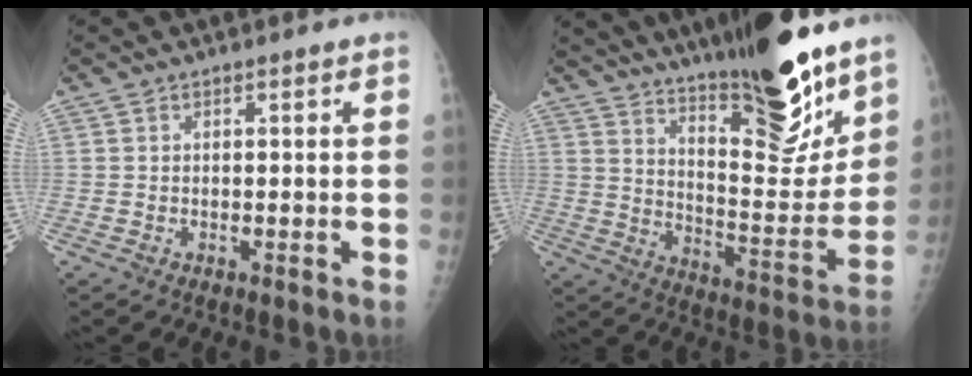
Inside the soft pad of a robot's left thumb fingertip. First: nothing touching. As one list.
[{"total": 23.2, "force": [17.3, 5.5, 14.5], "torque": [-0.177, -0.109, 0.269]}]